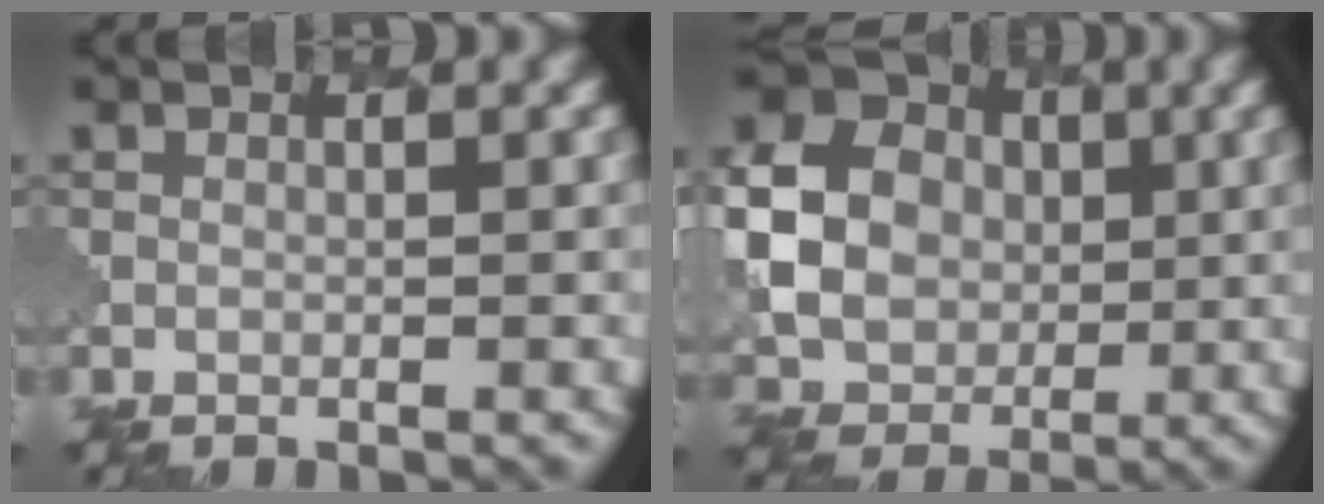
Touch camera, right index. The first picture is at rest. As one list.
[{"total": 8.1, "force": [0.7, 7.0, 4.0], "torque": [-0.097, 0.005, 0.002]}]